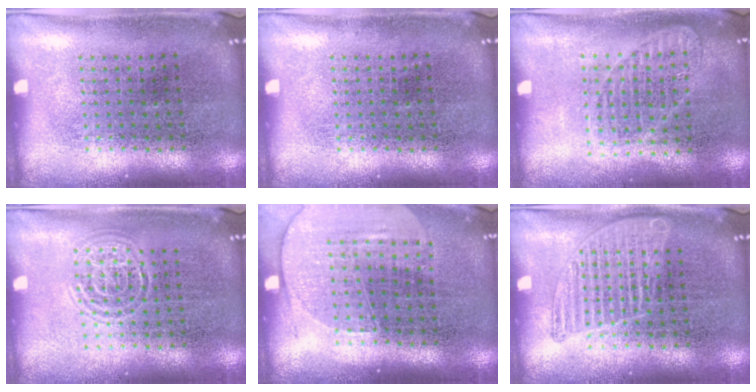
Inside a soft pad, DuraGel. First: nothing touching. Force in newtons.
{"total": 0.0}
{"total": 1.2, "press": 1.1, "slide": 0.3}
{"total": 1.5, "press": 1.5, "slide": 0.3}
{"total": 1.7, "press": 1.5, "slide": 0.7}
{"total": 1.7, "press": 1.7, "slide": 0.3}